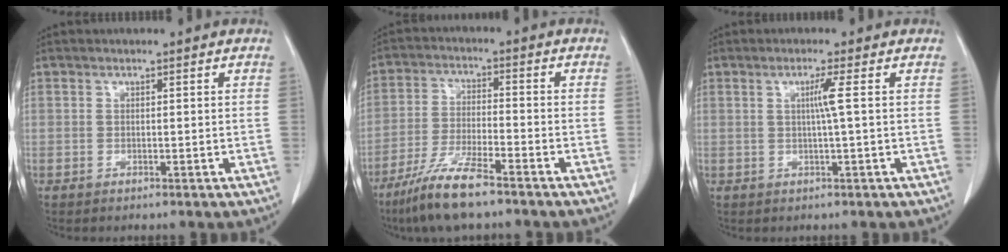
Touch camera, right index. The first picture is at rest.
{"total": 9.5, "force": [-7.0, 0.9, 6.4], "torque": [-0.131, -0.026, -0.133]}
{"total": 2.6, "force": [0.4, -0.9, 2.4], "torque": [-0.048, -0.002, 0.008]}